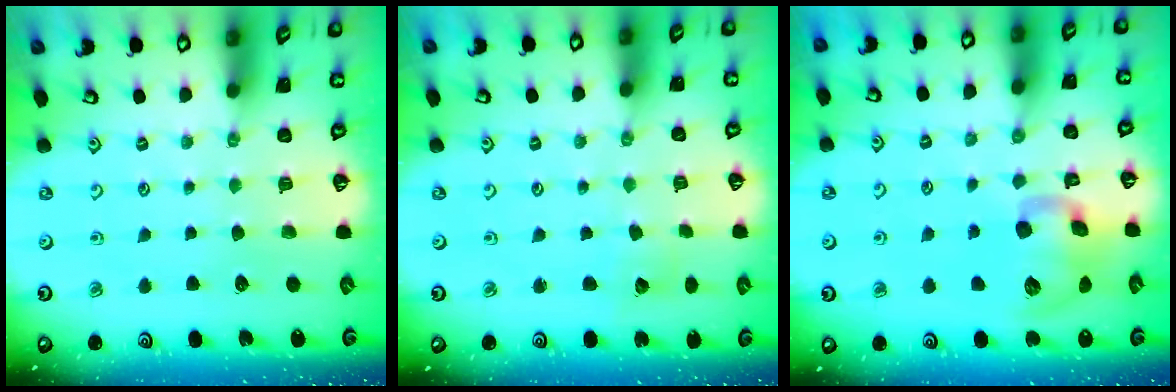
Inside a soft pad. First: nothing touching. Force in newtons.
{"total": 4.5, "press": 4.5, "slide": 0.4}
{"total": 12.8, "press": 12.6, "slide": 2.0}